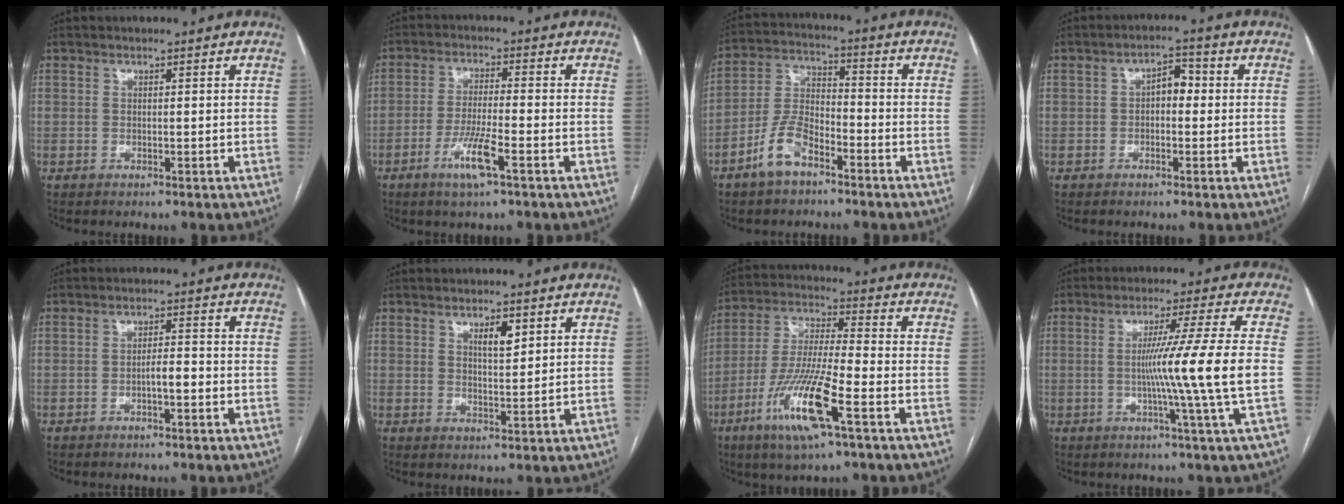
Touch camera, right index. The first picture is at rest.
{"total": 6.5, "force": [-3.3, 0.3, 5.7], "torque": [-0.109, -0.010, -0.061]}
{"total": 8.1, "force": [-5.1, 3.4, 5.4], "torque": [-0.123, 0.010, -0.101]}
{"total": 3.6, "force": [0.0, 2.0, 3.0], "torque": [-0.044, 0.021, -0.004]}
{"total": 2.7, "force": [-1.0, 0.6, 2.4], "torque": [-0.037, 0.004, -0.017]}
{"total": 3.3, "force": [1.7, 1.0, 2.6], "torque": [-0.045, -0.001, 0.030]}
{"total": 14.0, "force": [-6.4, 1.1, 12.4], "torque": [-0.254, -0.017, -0.120]}
{"total": 10.9, "force": [-1.2, -3.2, 10.3], "torque": [-0.169, -0.012, -0.016]}